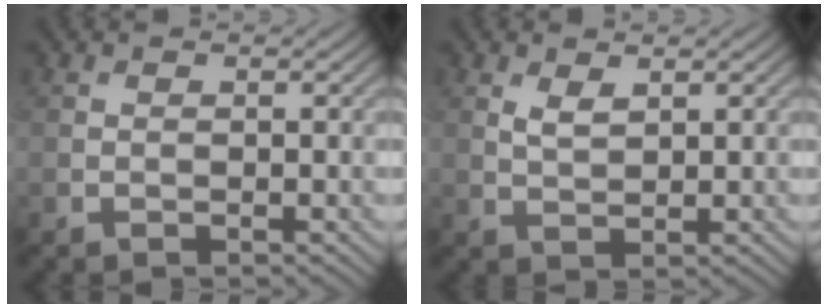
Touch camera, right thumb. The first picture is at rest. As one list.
[{"total": 2.0, "force": [1.1, 0.8, 1.4], "torque": [-0.034, -0.003, 0.026]}]